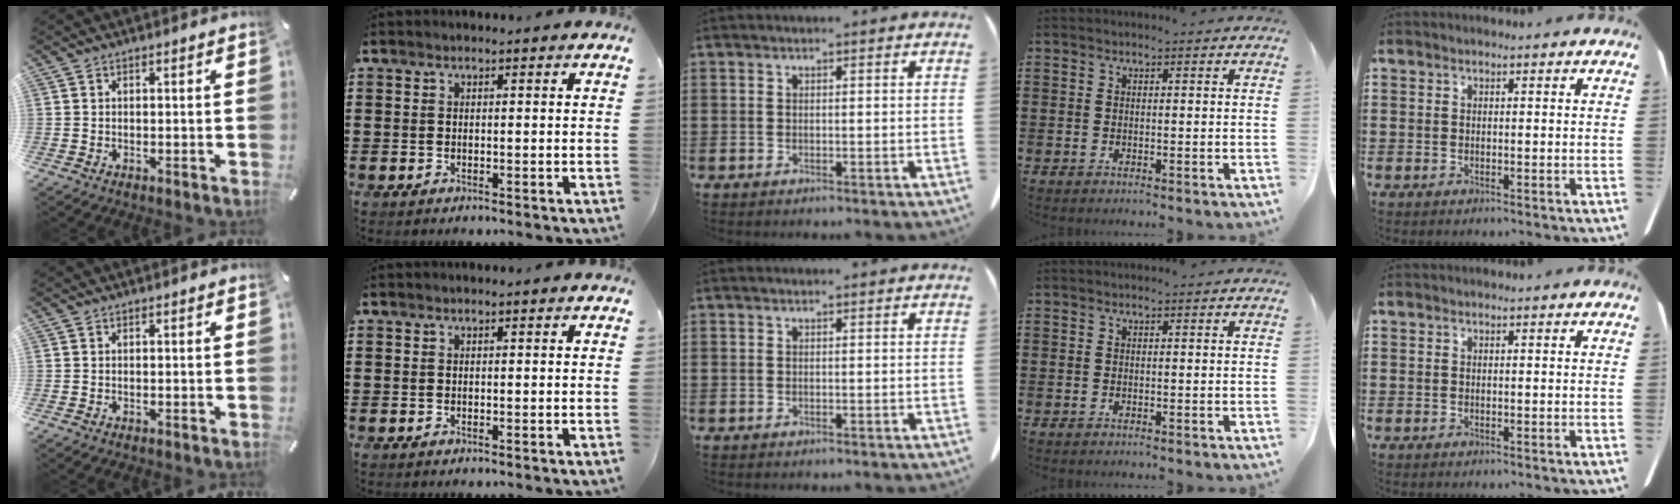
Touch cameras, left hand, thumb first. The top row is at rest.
{}